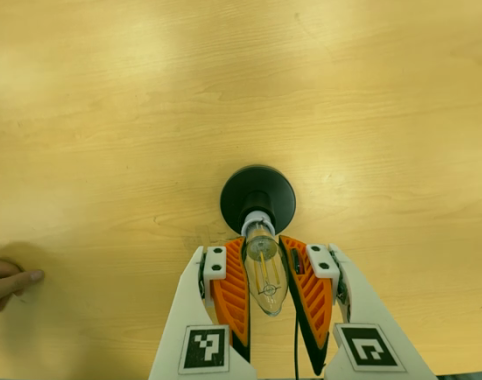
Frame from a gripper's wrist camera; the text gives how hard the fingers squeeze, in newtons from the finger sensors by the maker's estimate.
{"total": 18.9, "left": 16.8, "right": 20.9}